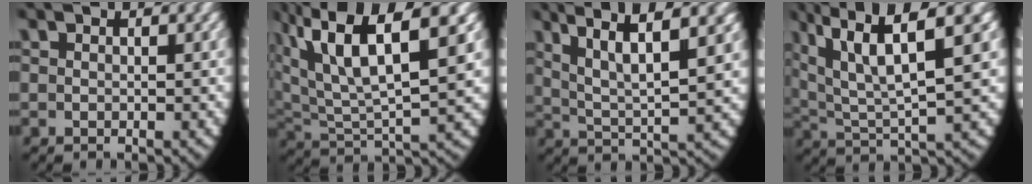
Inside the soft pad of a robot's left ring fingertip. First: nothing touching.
{"total": 9.9, "force": [3.5, 5.3, 7.6], "torque": [-0.165, -0.007, 0.062]}
{"total": 8.4, "force": [3.8, 3.8, 6.4], "torque": [-0.117, -0.008, 0.064]}
{"total": 8.7, "force": [3.2, 4.2, 6.9], "torque": [-0.137, -0.012, 0.067]}